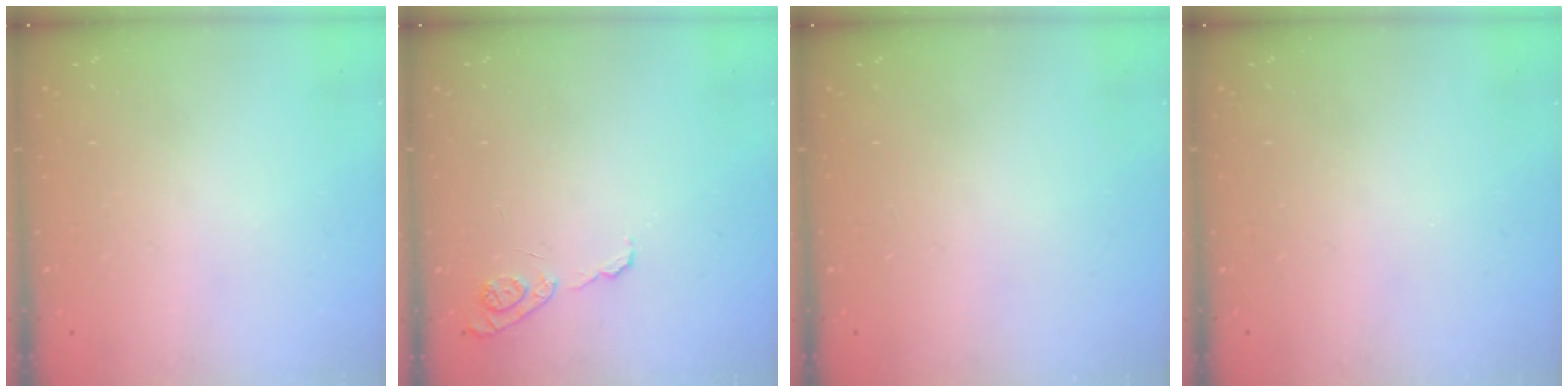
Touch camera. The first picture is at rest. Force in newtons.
{"total": 7.6, "press": 7.5, "slide": 0.8}
{"total": 0.0}
{"total": 0.0}